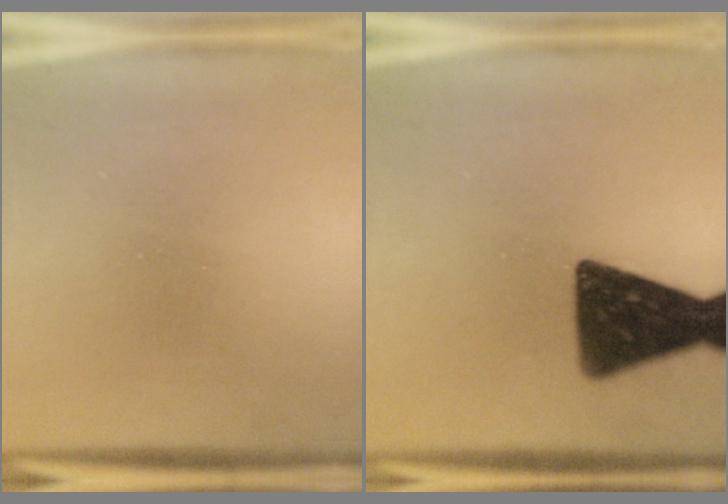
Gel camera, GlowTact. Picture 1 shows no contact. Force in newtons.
{"total": 14.2}